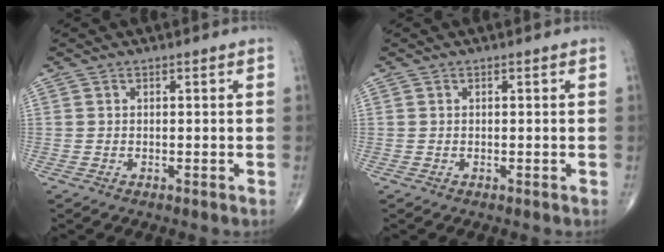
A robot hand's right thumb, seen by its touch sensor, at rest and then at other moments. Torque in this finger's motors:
{"motor_torque": [-0.01, 0.02, -0.03, -0.01, 0.00]}